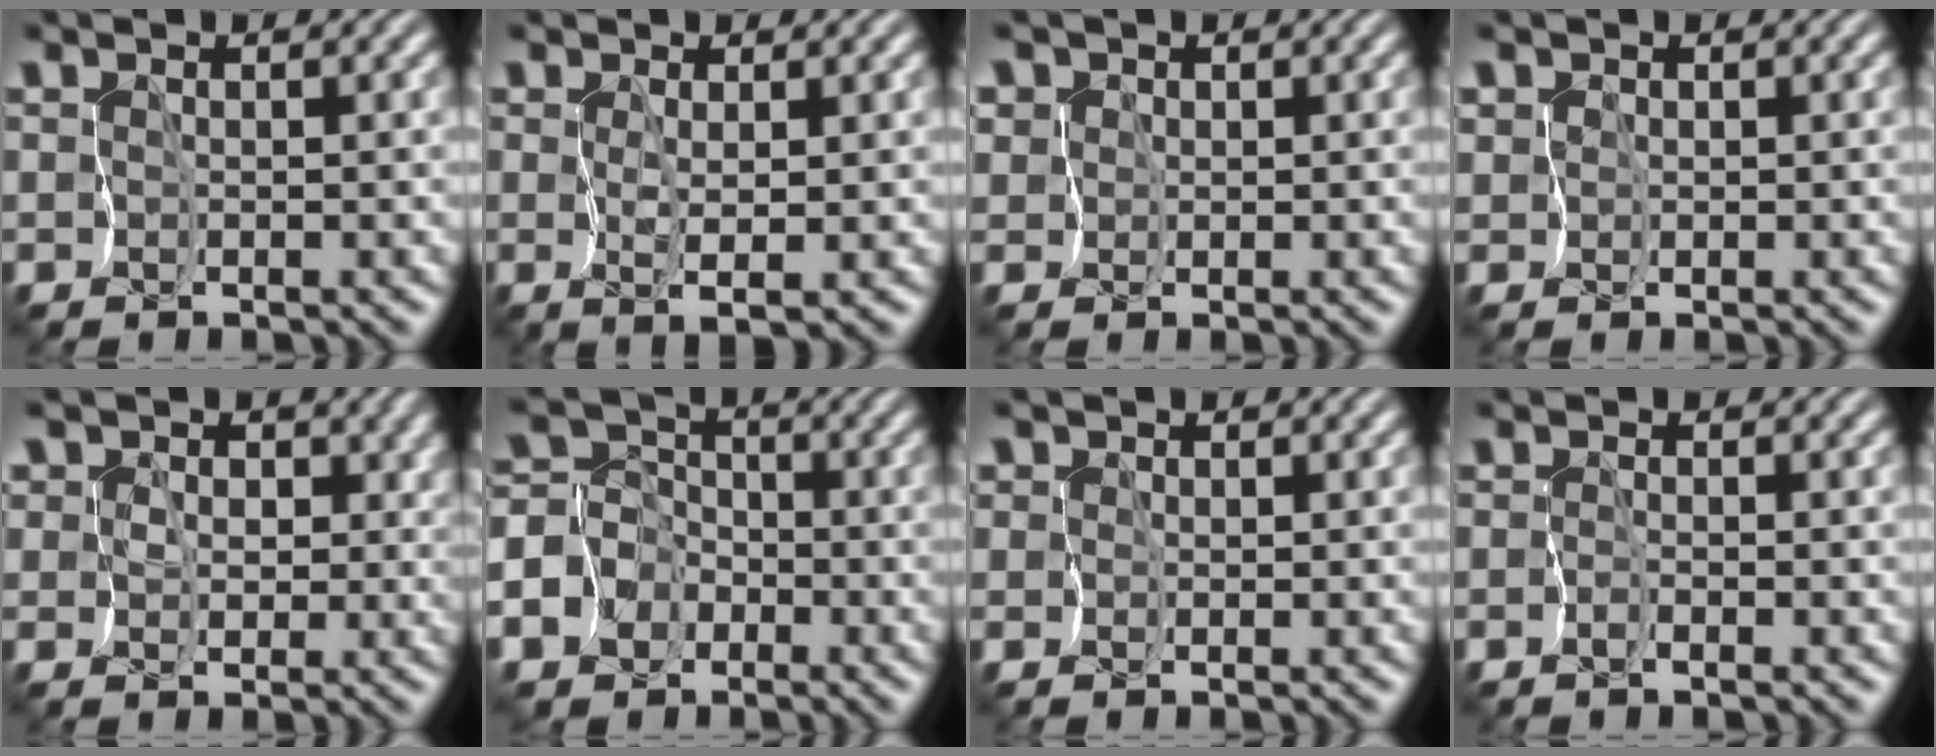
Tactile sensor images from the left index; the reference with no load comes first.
{"total": 1.2, "force": [0.3, 0.2, 1.2], "torque": [-0.024, -0.005, 0.009]}
{"total": 3.4, "force": [1.6, 2.9, 0.9], "torque": [-0.027, 0.012, 0.018]}
{"total": 0.9, "force": [0.4, 0.9, -0.1], "torque": [0.005, -0.001, 0.007]}
{"total": 7.6, "force": [2.8, 6.2, 3.3], "torque": [-0.060, 0.016, 0.023]}
{"total": 8.6, "force": [-3.9, 7.5, 1.4], "torque": [-0.047, 0.001, -0.094]}
{"total": 2.3, "force": [0.9, 2.0, 0.7], "torque": [-0.003, 0.015, 0.002]}
{"total": 0.6, "force": [-0.6, 0.1, 0.0], "torque": [0.001, -0.003, -0.014]}